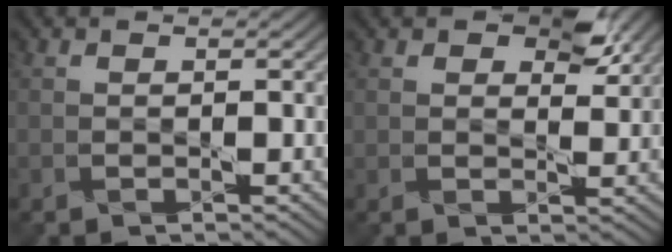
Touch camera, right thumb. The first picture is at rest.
{"total": 5.0, "force": [3.0, 2.7, 2.9], "torque": [-0.038, -0.009, 0.046]}